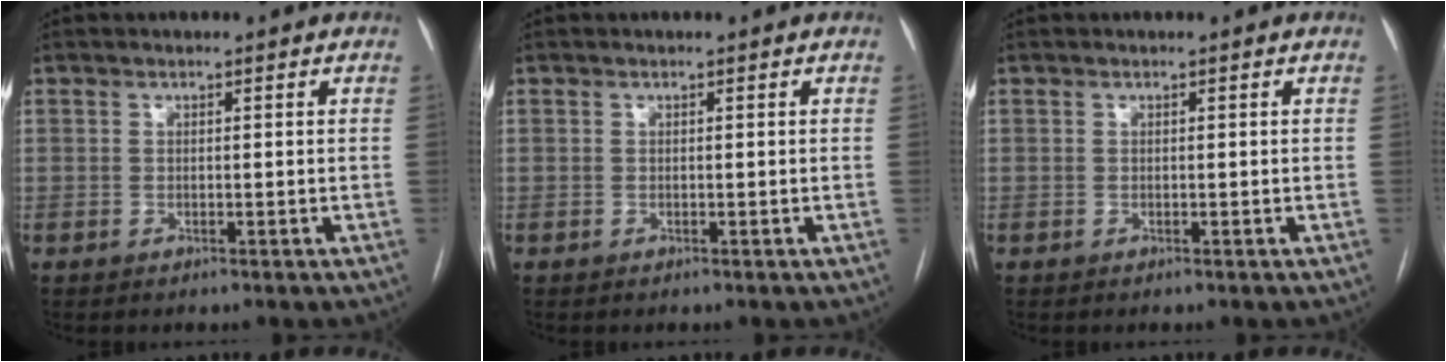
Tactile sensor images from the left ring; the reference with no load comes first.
{"total": 0.0}
{"total": 0.0}